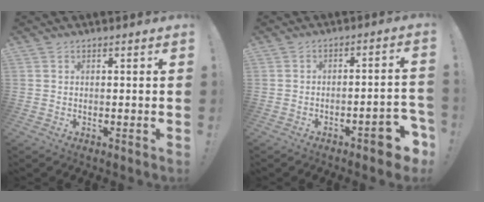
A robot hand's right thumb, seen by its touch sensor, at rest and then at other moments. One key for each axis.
{"total": 7.2, "fx": -4.6, "fy": 2.0, "fz": 5.1, "tx": -0.060, "ty": 0.029, "tz": -0.074}